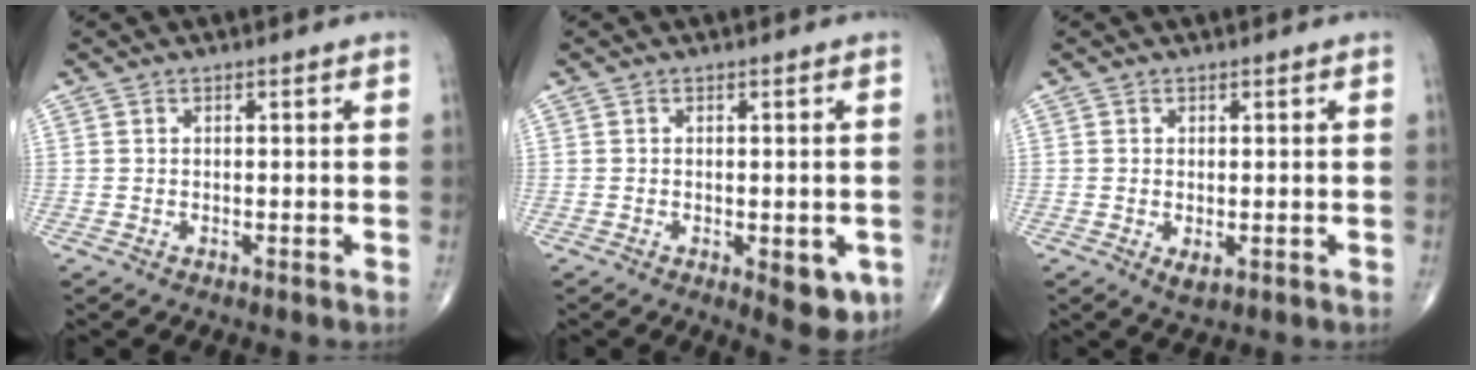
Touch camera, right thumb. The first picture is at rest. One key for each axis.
{"total": 5.7, "fx": -1.8, "fy": 2.6, "fz": 4.8, "tx": -0.041, "ty": -0.007, "tz": -0.017}
{"total": 1.9, "fx": -0.4, "fy": 1.0, "fz": 1.6, "tx": -0.025, "ty": -0.003, "tz": -0.002}